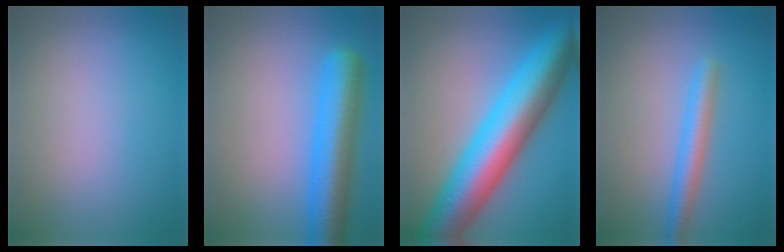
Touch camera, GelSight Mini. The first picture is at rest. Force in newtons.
{"total": 6.8, "press": 6.8, "slide": 0.3}
{"total": 12.8, "press": 12.8, "slide": 0.2}
{"total": 2.8, "press": 2.8, "slide": 0.0}